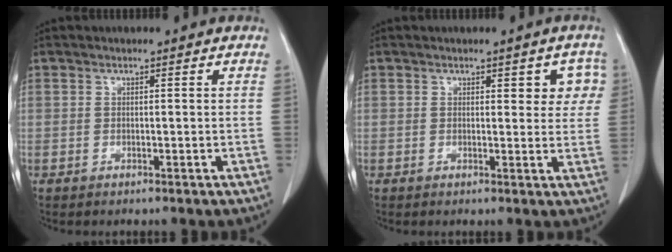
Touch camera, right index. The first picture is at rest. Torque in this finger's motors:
{"motor_torque": [0.24, 0.06, 0.04, 0.00]}